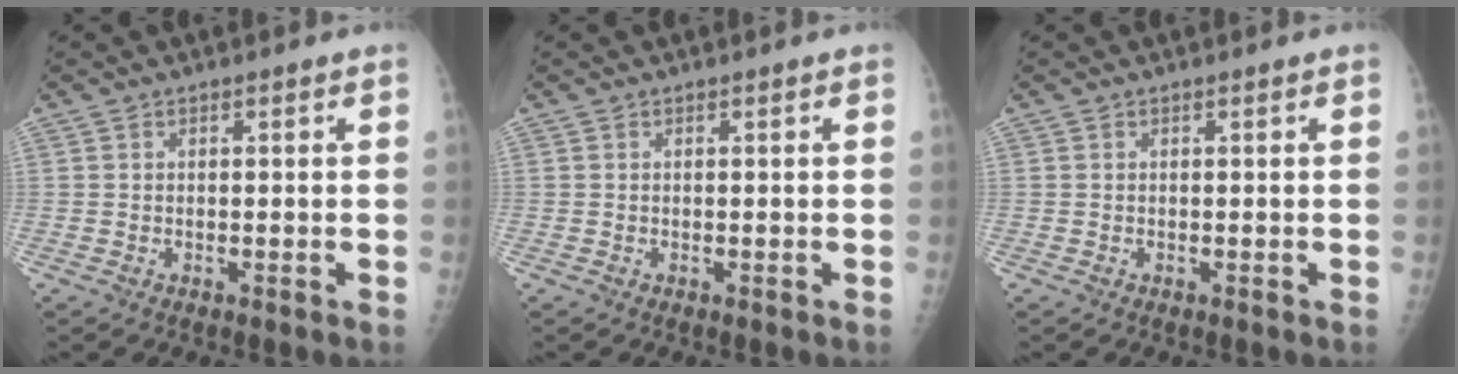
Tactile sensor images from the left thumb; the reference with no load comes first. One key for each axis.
{"total": 0.0}
{"total": 0.0}